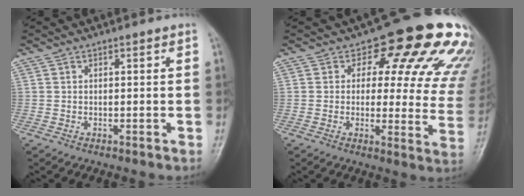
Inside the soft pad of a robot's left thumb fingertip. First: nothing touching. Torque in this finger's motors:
{"motor_torque": [0.85, 0.89, 1.13, -1.64, 0.04]}